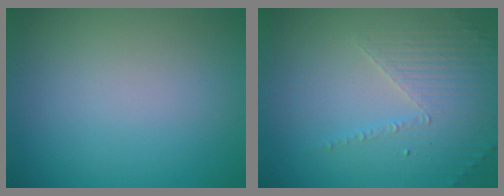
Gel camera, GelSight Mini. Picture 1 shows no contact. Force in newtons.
{"total": 4.0, "press": 3.2, "slide": 2.3}